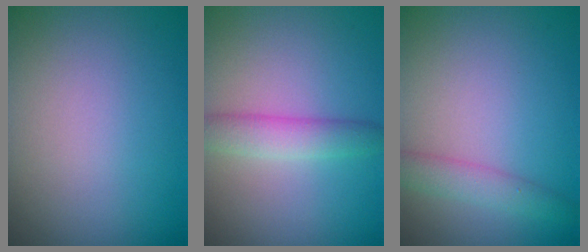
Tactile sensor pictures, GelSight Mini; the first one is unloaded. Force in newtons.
{"total": 2.9, "press": 2.9, "slide": 0.1}
{"total": 2.4, "press": 2.4, "slide": 0.1}